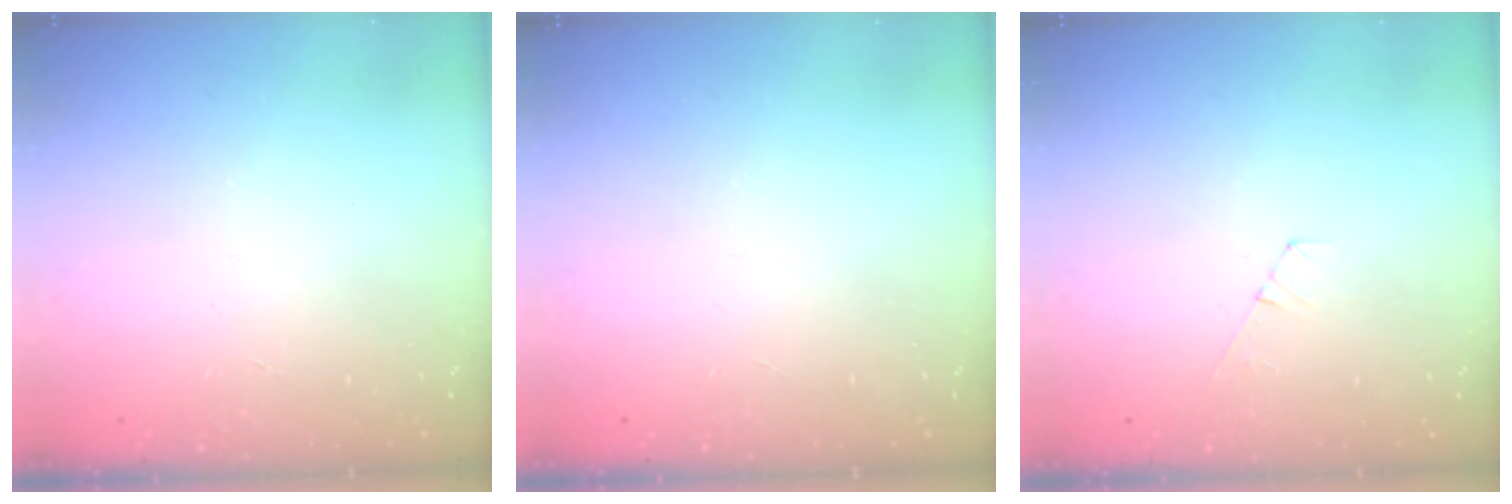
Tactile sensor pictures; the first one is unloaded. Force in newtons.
{"total": 0.0}
{"total": 5.0, "press": 5.0, "slide": 0.5}